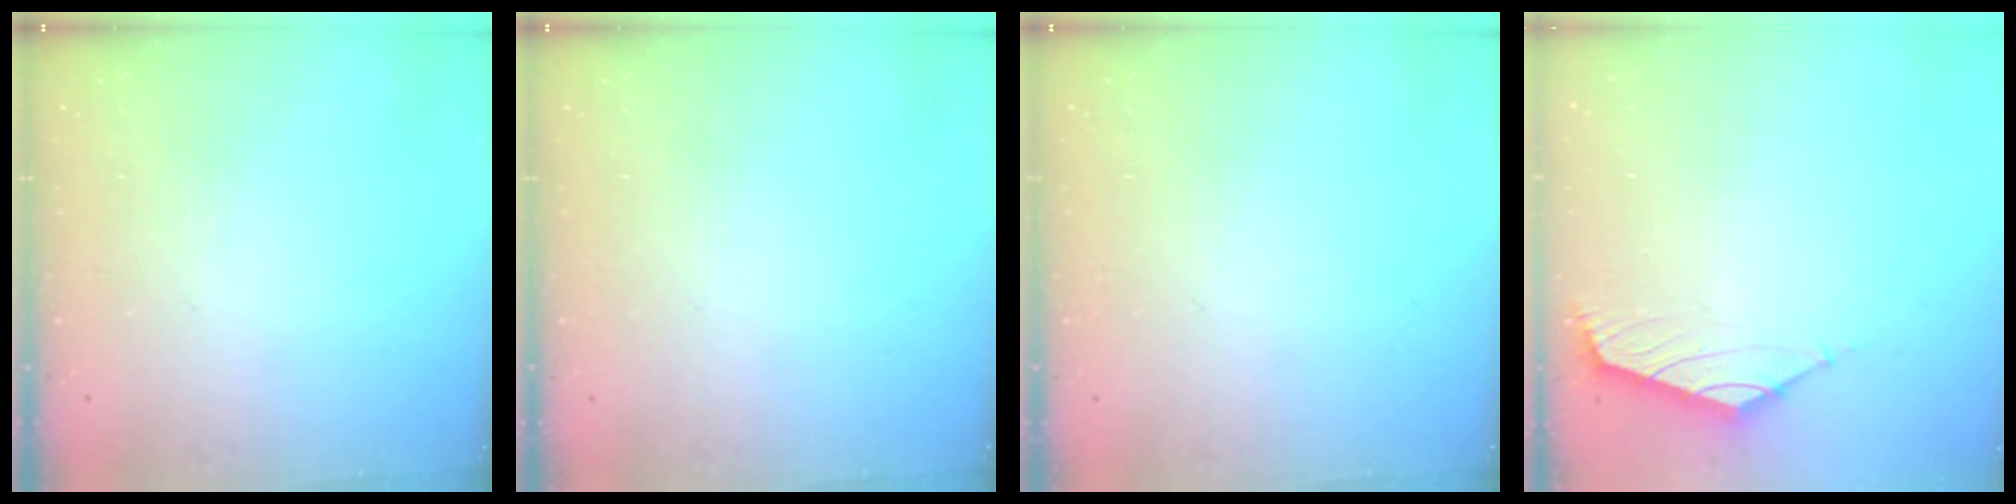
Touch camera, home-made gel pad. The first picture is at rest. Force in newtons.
{"total": 0.0}
{"total": 0.0}
{"total": 1.7, "press": 1.6, "slide": 0.7}